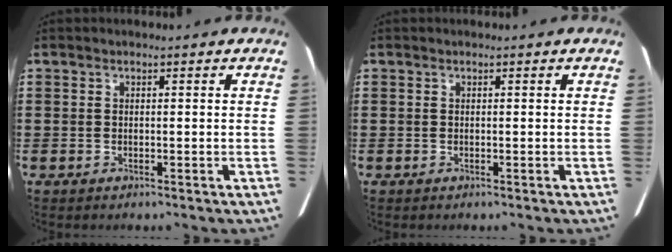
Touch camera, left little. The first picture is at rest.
{"total": 0.0}